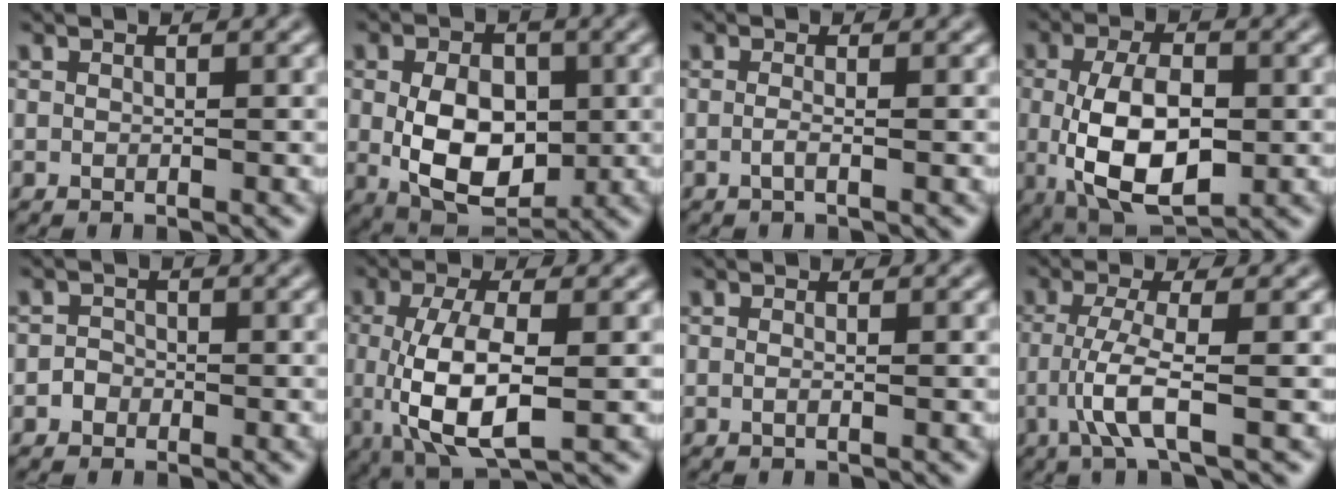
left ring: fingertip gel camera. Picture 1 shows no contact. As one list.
[{"total": 8.0, "force": [-0.1, 5.3, 6.0], "torque": [-0.114, -0.010, 0.002]}, {"total": 1.0, "force": [-0.2, 0.3, 1.0], "torque": [-0.017, -0.004, -0.007]}, {"total": 8.8, "force": [-0.8, 4.5, 7.5], "torque": [-0.150, -0.008, -0.011]}, {"total": 1.1, "force": [-0.4, 1.0, 0.2], "torque": [0.003, 0.002, -0.010]}, {"total": 7.3, "force": [-0.6, 2.6, 6.8], "torque": [-0.140, -0.009, -0.008]}, {"total": 0.5, "force": [0.0, 0.2, 0.5], "torque": [-0.013, -0.006, -0.004]}, {"total": 4.0, "force": [-1.1, 0.5, 3.8], "torque": [-0.084, 0.000, -0.026]}]